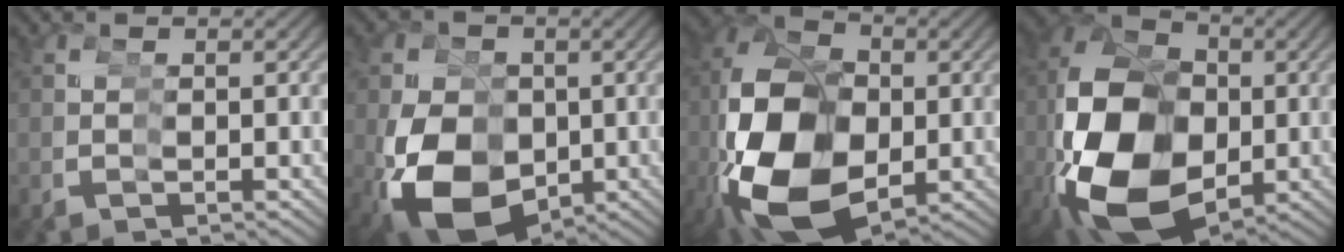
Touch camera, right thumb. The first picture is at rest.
{"total": 13.1, "force": [-2.7, 10.3, 7.6], "torque": [-0.166, -0.042, -0.018]}
{"total": 17.1, "force": [-2.2, 12.1, 11.9], "torque": [-0.252, -0.054, -0.003]}
{"total": 19.6, "force": [-2.4, 13.6, 13.8], "torque": [-0.271, -0.047, -0.009]}